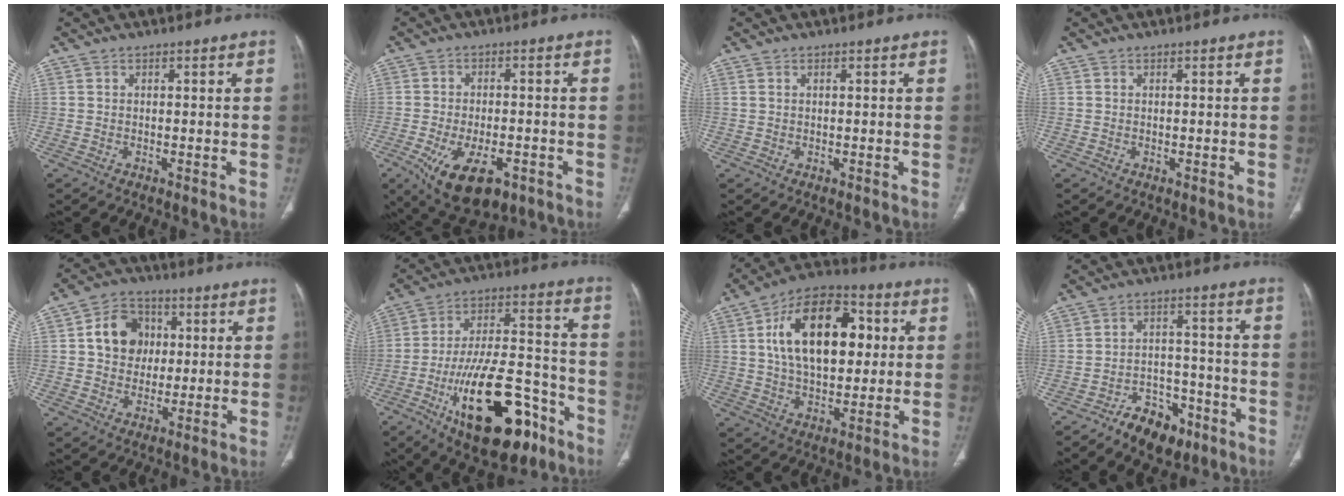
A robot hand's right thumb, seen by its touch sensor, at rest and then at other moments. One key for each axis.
{"total": 13.6, "fx": -6.5, "fy": 6.8, "fz": 9.8, "tx": -0.167, "ty": 0.010, "tz": -0.088}
{"total": 0.7, "fx": 0.3, "fy": 0.3, "fz": 0.5, "tx": -0.013, "ty": 0.011, "tz": 0.010}
{"total": 0.0}
{"total": 10.4, "fx": 1.8, "fy": 8.7, "fz": 5.4, "tx": -0.056, "ty": 0.006, "tz": 0.025}
{"total": 24.2, "fx": -12.1, "fy": 10.4, "fz": 18.2, "tx": -0.284, "ty": 0.068, "tz": -0.184}
{"total": 21.2, "fx": 4.6, "fy": 12.3, "fz": 16.6, "tx": -0.239, "ty": 0.011, "tz": 0.072}
{"total": 9.8, "fx": -6.3, "fy": 5.9, "fz": 4.7, "tx": -0.040, "ty": 0.051, "tz": -0.098}